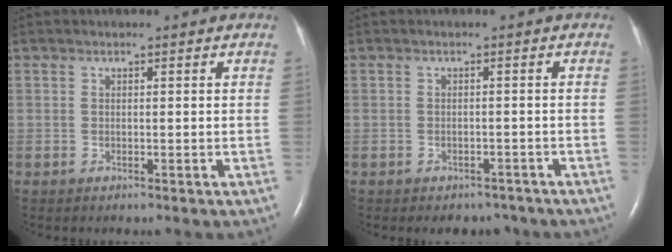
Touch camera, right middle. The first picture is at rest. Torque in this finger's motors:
{"motor_torque": [0.05, -0.03, 0.01, 0.00]}